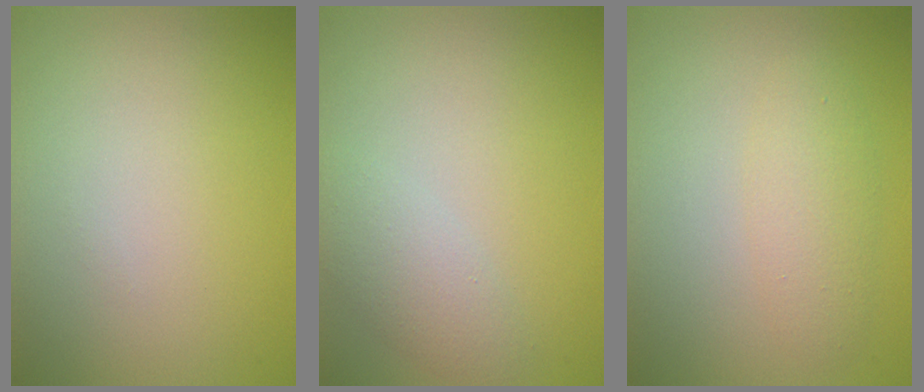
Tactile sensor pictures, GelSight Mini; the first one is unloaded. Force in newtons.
{"total": 2.4, "press": 2.4, "slide": 0.2}
{"total": 2.3, "press": 2.3, "slide": 0.0}